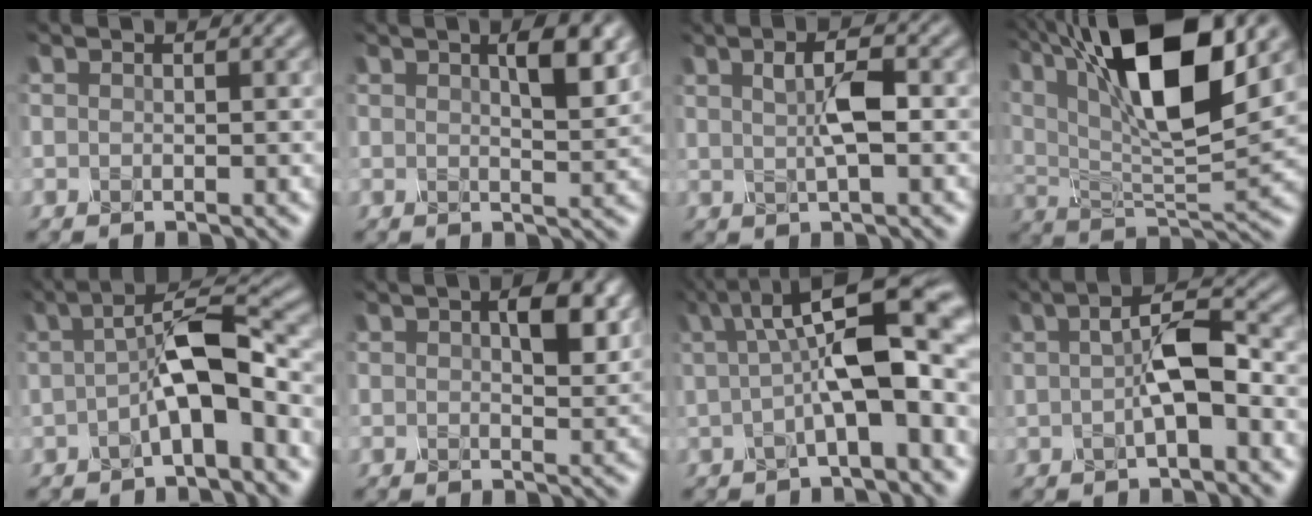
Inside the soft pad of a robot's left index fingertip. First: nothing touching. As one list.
[{"total": 4.2, "force": [1.7, 1.3, 3.6], "torque": [-0.045, 0.000, 0.023]}, {"total": 3.1, "force": [0.0, 0.9, 3.0], "torque": [-0.056, 0.006, 0.000]}, {"total": 15.0, "force": [6.8, 5.4, 12.2], "torque": [-0.215, 0.015, 0.114]}, {"total": 6.6, "force": [-0.9, 2.0, 6.3], "torque": [-0.103, 0.015, -0.023]}, {"total": 4.5, "force": [1.4, 2.0, 3.8], "torque": [-0.056, 0.002, 0.023]}, {"total": 9.5, "force": [0.6, 2.8, 9.1], "torque": [-0.127, 0.018, 0.002]}, {"total": 4.8, "force": [-0.5, 1.6, 4.4], "torque": [-0.080, 0.012, -0.013]}]